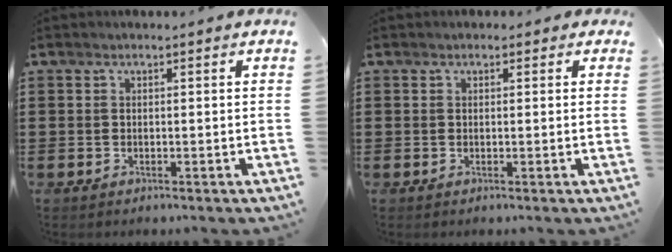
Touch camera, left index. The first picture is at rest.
{"total": 0.9, "force": [0.3, 0.8, 0.2], "torque": [-0.007, 0.007, 0.004]}